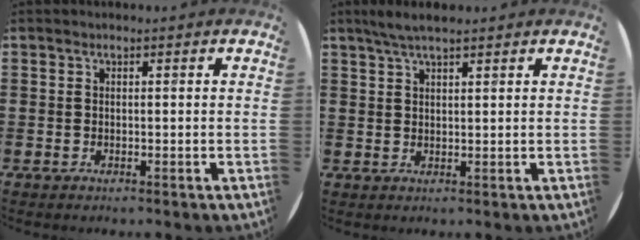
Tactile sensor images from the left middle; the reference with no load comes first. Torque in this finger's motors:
{"motor_torque": [0.56, -0.41, 0.07, 0.07]}